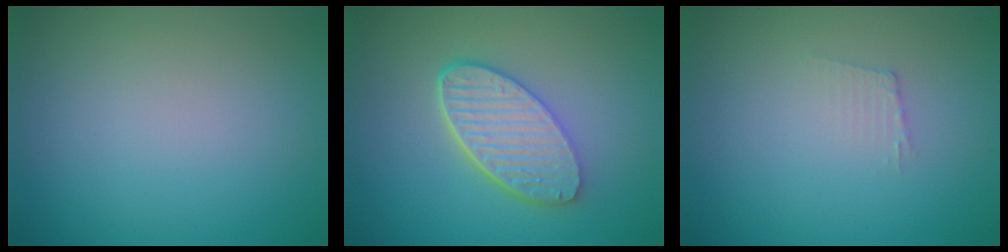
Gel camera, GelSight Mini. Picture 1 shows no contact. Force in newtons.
{"total": 5.7, "press": 4.4, "slide": 3.6}
{"total": 1.1, "press": 1.0, "slide": 0.2}